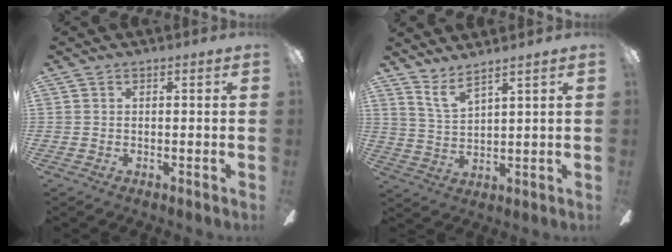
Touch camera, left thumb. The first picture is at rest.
{"total": 6.0, "force": [5.0, 0.8, 3.2], "torque": [-0.075, -0.023, 0.090]}